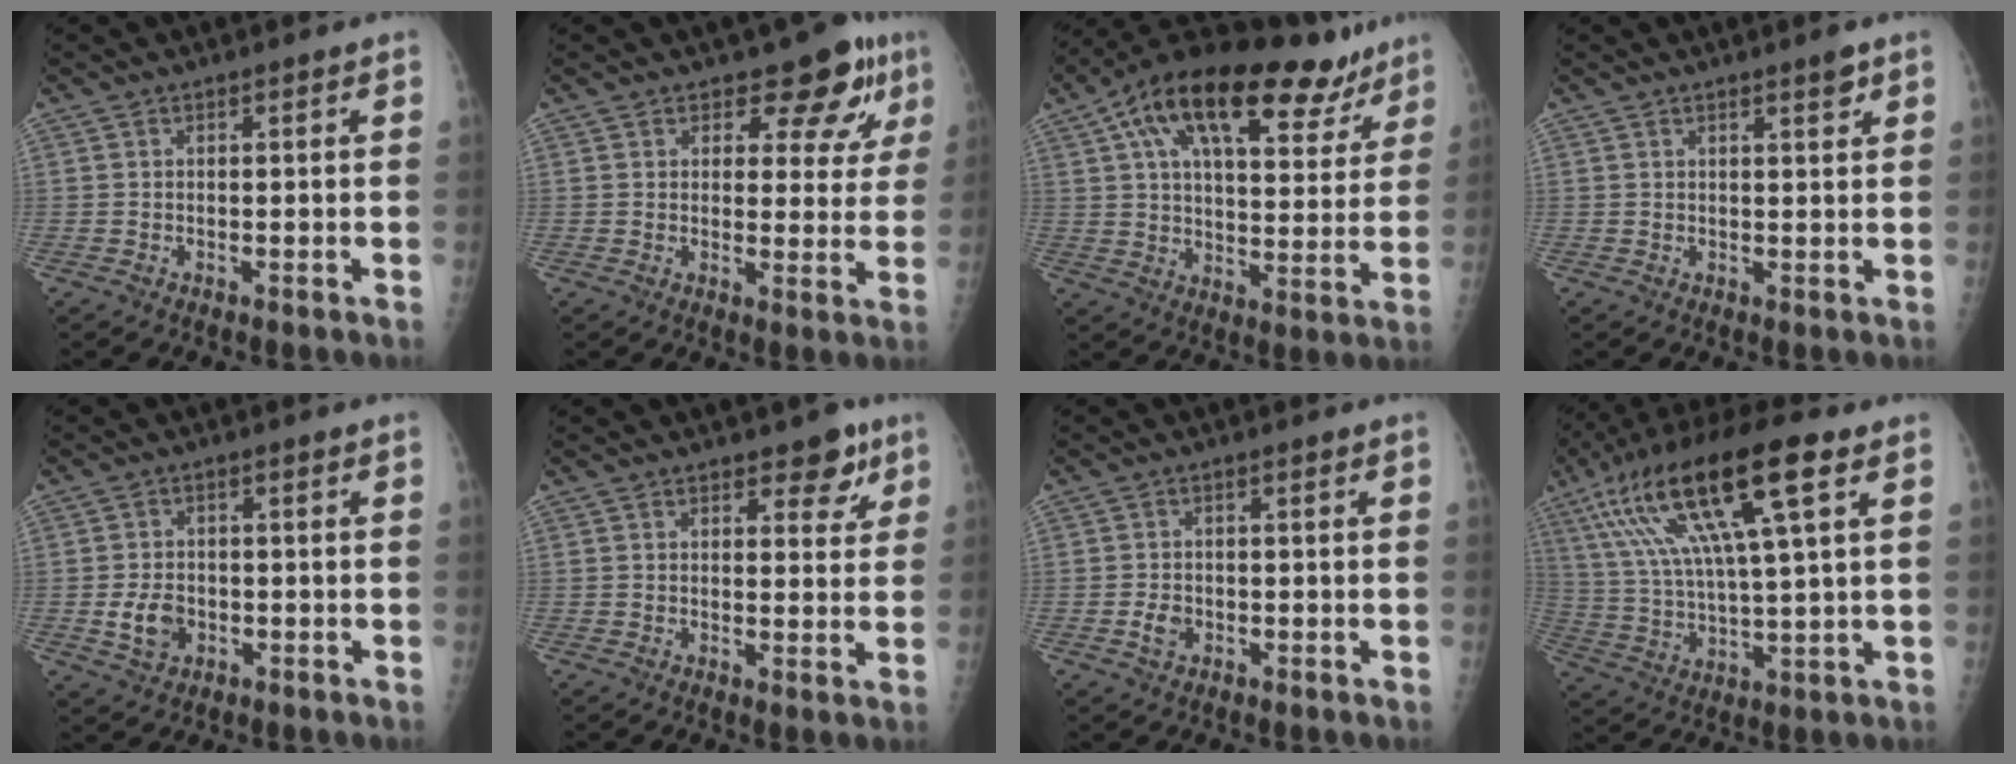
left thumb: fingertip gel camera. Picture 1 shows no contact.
{"total": 8.8, "force": [5.8, 4.8, 4.5], "torque": [-0.019, -0.031, 0.062]}
{"total": 25.2, "force": [15.0, 11.0, 17.1], "torque": [-0.236, 0.000, 0.232]}
{"total": 2.2, "force": [1.5, 0.4, 1.6], "torque": [-0.020, -0.009, 0.021]}
{"total": 5.1, "force": [-1.3, 3.9, 3.1], "torque": [-0.047, 0.004, -0.018]}
{"total": 5.3, "force": [3.3, 2.8, 3.0], "torque": [-0.007, -0.015, 0.039]}
{"total": 2.6, "force": [-0.8, 1.9, 1.5], "torque": [-0.023, 0.004, -0.014]}
{"total": 21.3, "force": [9.0, 4.9, 18.7], "torque": [-0.365, 0.004, 0.156]}